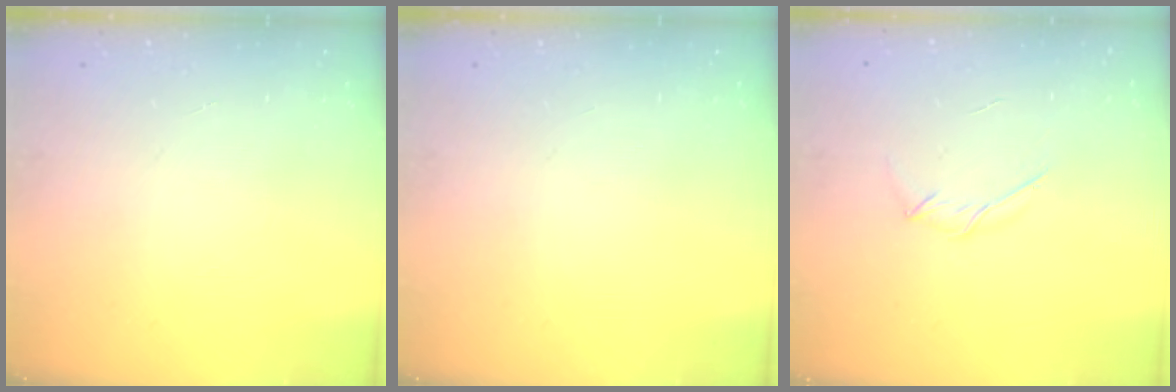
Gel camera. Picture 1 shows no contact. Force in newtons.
{"total": 0.0}
{"total": 3.9, "press": 3.8, "slide": 0.9}